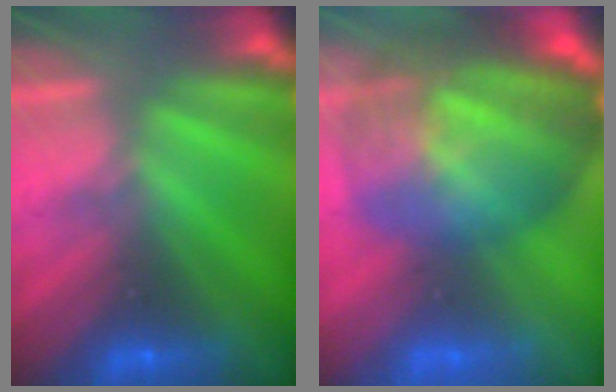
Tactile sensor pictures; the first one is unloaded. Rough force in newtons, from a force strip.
{"total": 7.7}